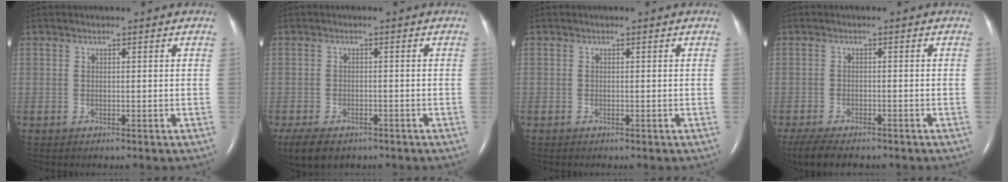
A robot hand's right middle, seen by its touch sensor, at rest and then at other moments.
{"total": 6.4, "force": [-4.6, 3.0, 3.4], "torque": [-0.058, -0.011, -0.065]}
{"total": 0.0}
{"total": 7.3, "force": [-5.9, 1.9, 3.9], "torque": [-0.066, -0.017, -0.089]}